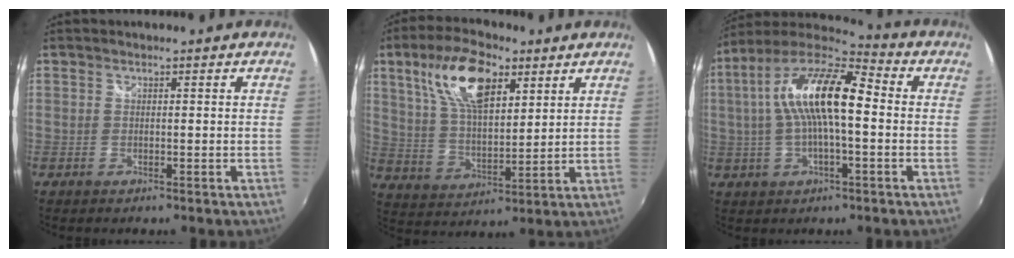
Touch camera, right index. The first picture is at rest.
{"total": 14.4, "force": [7.4, 6.2, 10.7], "torque": [-0.201, 0.020, 0.140]}
{"total": 16.5, "force": [1.2, 5.3, 15.5], "torque": [-0.281, 0.018, 0.009]}